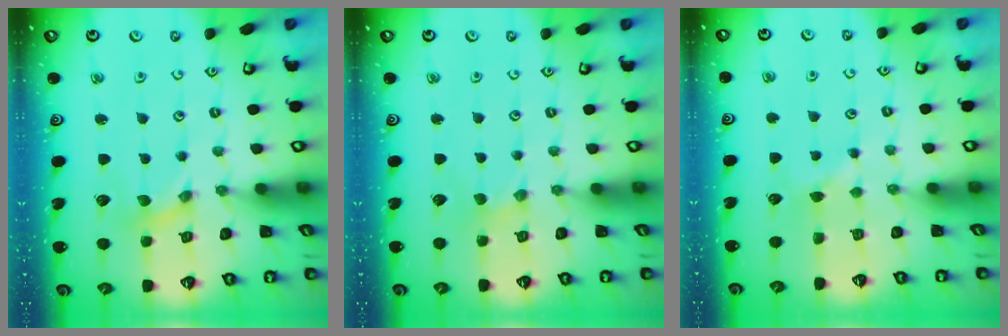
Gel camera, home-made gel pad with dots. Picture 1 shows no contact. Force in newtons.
{"total": 0.0}
{"total": 2.9, "press": 2.9, "slide": 0.4}